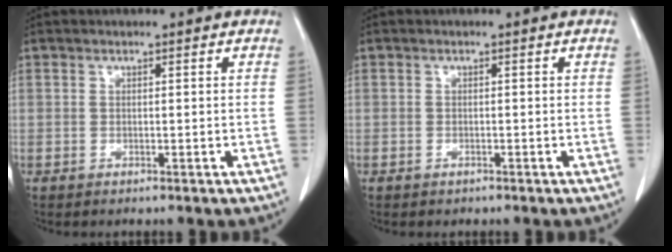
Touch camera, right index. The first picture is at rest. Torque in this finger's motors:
{"motor_torque": [0.19, -0.12, 0.06, 0.01]}